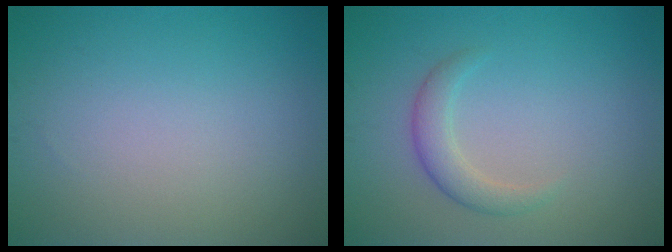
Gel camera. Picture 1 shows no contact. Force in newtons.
{"total": 2.2, "press": 2.2, "slide": 0.1}